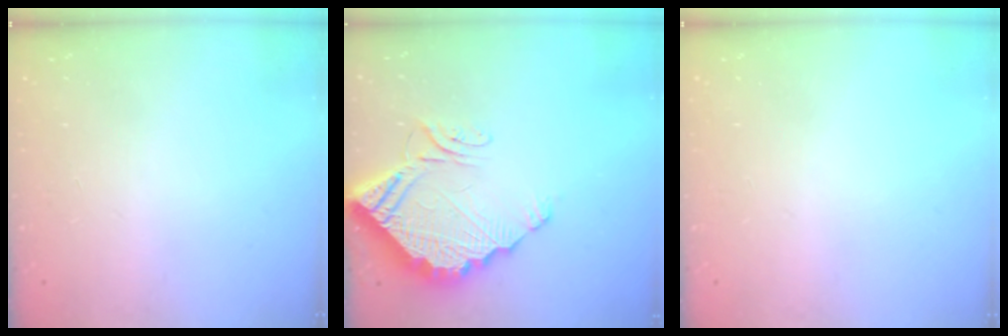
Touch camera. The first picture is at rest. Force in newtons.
{"total": 13.8, "press": 13.8, "slide": 1.1}
{"total": 0.0}